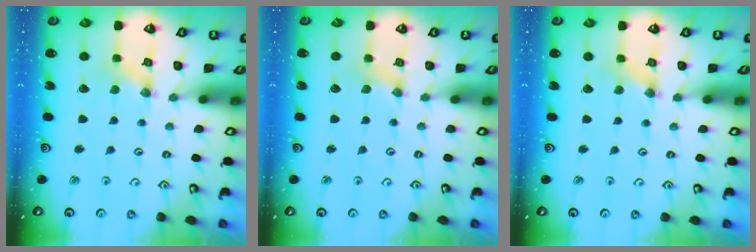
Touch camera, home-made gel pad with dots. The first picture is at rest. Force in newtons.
{"total": 0.0}
{"total": 0.9, "press": 0.8, "slide": 0.3}